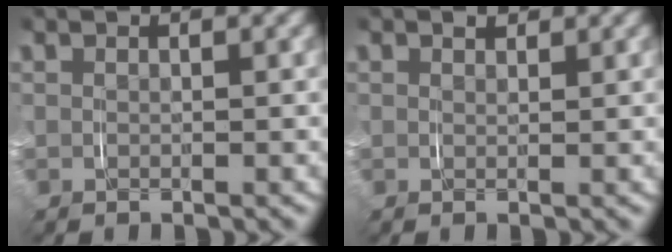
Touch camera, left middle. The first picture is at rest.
{"total": 0.7, "force": [0.5, 0.4, 0.3], "torque": [-0.003, -0.003, 0.010]}